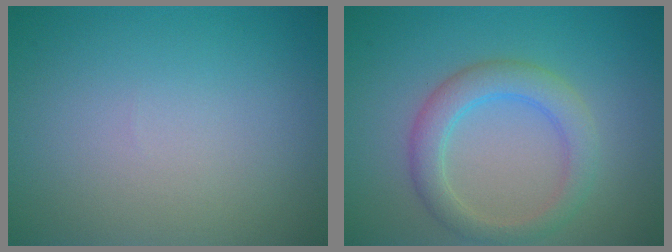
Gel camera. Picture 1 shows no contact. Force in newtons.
{"total": 3.7, "press": 3.7, "slide": 0.3}